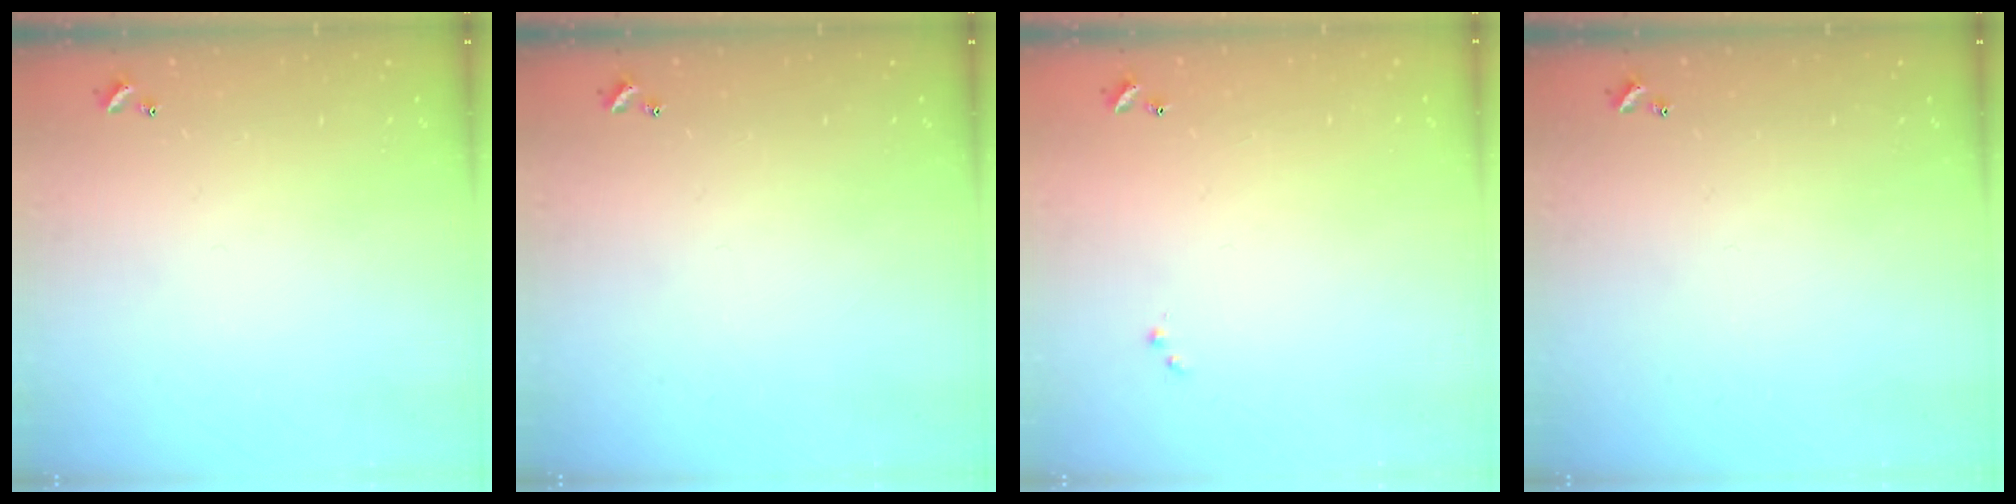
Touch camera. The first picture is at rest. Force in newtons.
{"total": 0.0}
{"total": 0.0}
{"total": 0.0}